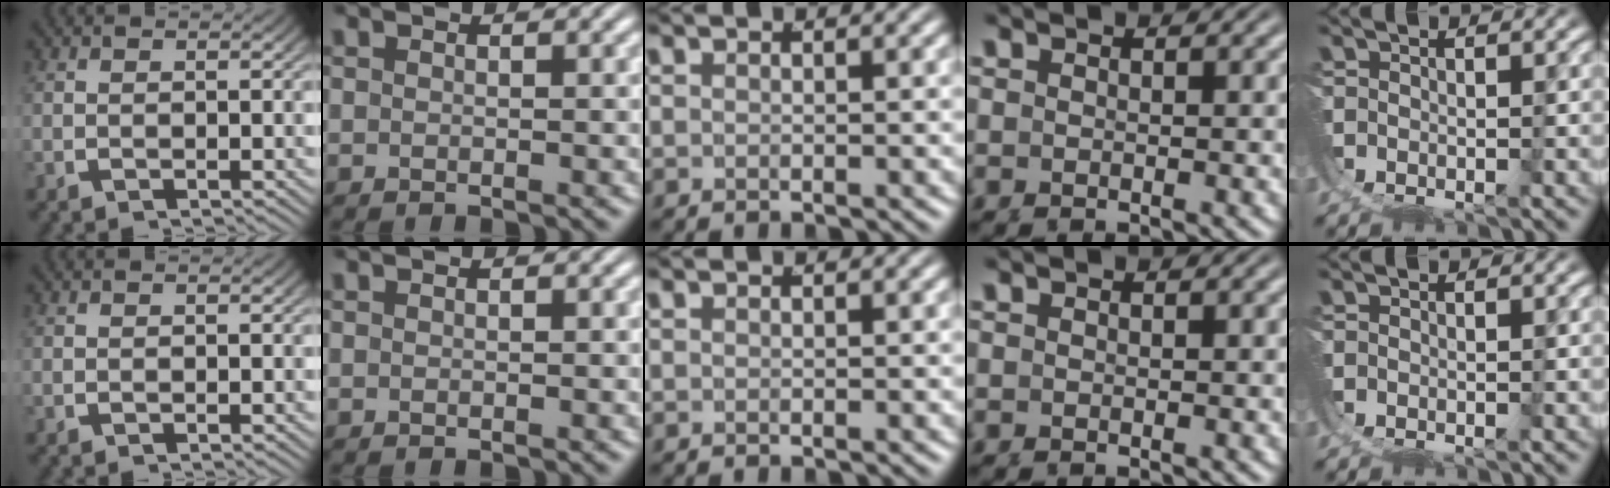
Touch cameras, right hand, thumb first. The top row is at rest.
{}